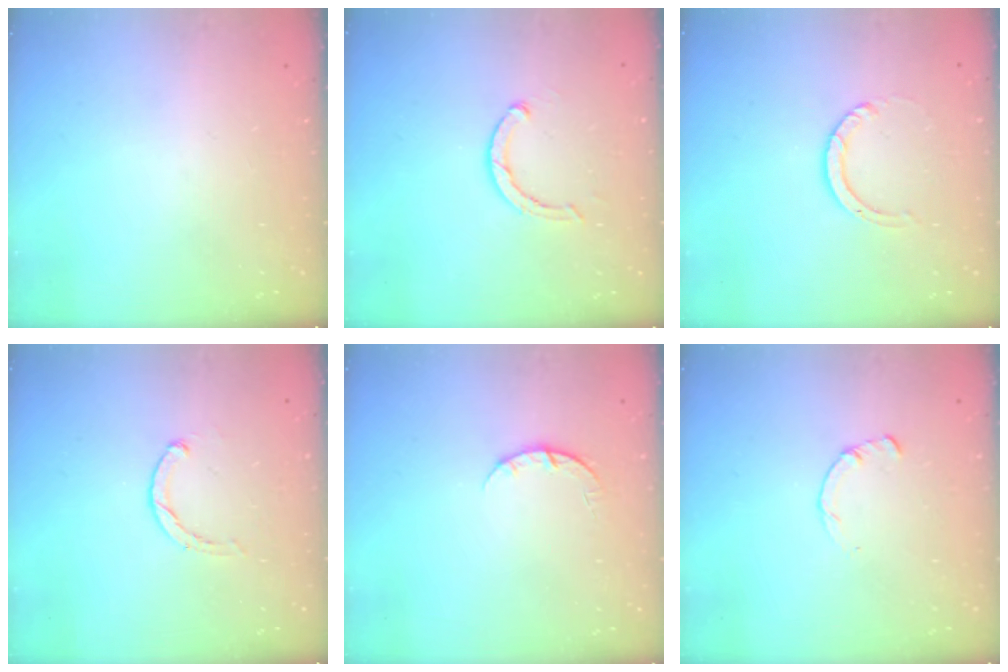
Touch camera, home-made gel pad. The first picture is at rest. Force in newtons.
{"total": 2.6, "press": 2.5, "slide": 0.4}
{"total": 4.0, "press": 4.0, "slide": 0.2}
{"total": 0.6, "press": 0.6, "slide": 0.2}
{"total": 3.6, "press": 3.6, "slide": 0.5}
{"total": 2.2, "press": 2.2, "slide": 0.3}